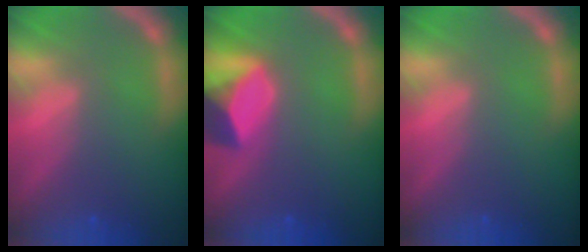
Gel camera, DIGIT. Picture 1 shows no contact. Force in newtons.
{"total": 5.9}
{"total": 0.0}